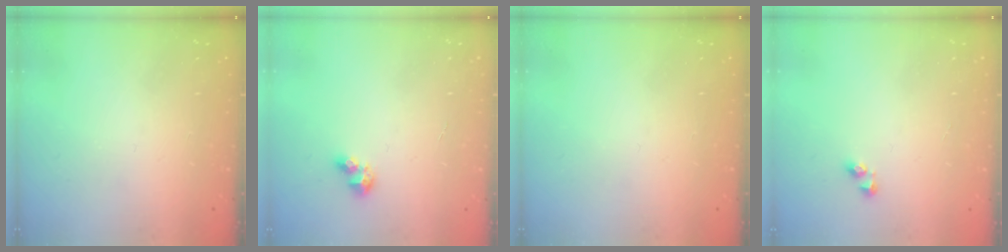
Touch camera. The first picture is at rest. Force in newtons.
{"total": 5.6, "press": 5.6, "slide": 0.4}
{"total": 0.0}
{"total": 2.5, "press": 2.5, "slide": 0.2}